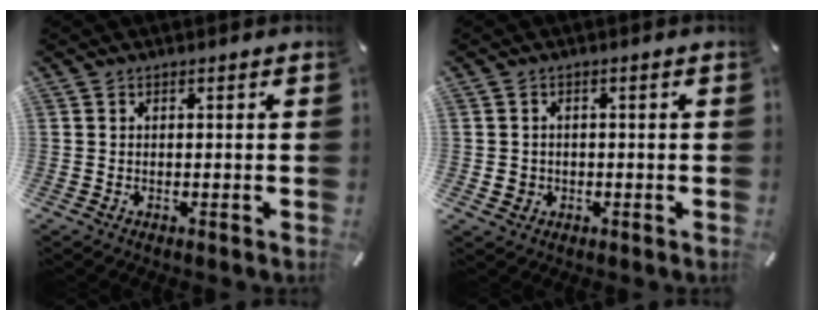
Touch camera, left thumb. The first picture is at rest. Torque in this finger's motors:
{"motor_torque": [-0.40, 0.36, -0.21, 0.42, -0.03]}